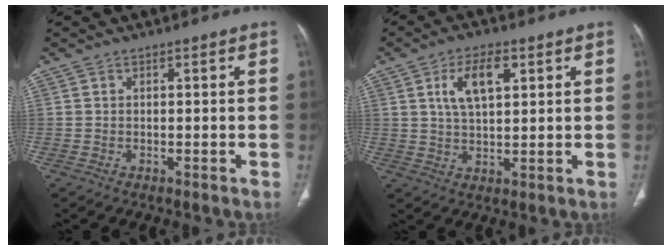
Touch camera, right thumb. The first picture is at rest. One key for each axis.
{"total": 8.0, "fx": 3.0, "fy": 3.8, "fz": 6.3, "tx": -0.110, "ty": -0.004, "tz": 0.056}